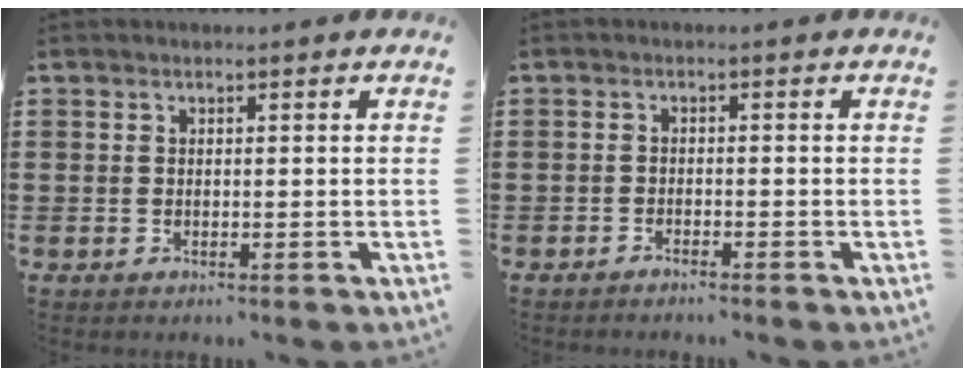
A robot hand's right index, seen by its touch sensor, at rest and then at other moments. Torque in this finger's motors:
{"motor_torque": [-0.48, 0.47, 0.06, -0.01]}